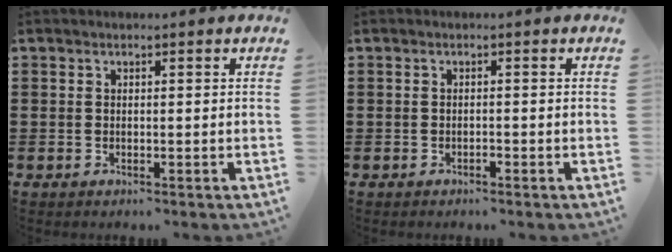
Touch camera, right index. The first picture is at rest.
{"total": 0.6, "force": [-0.5, 0.1, 0.3], "torque": [-0.008, -0.002, -0.009]}